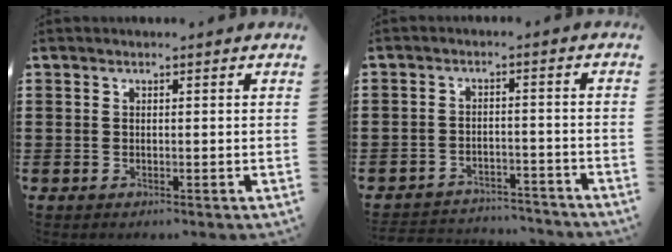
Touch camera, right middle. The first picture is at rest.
{"total": 3.6, "force": [-3.6, 0.5, -0.3], "torque": [-0.005, 0.000, -0.078]}